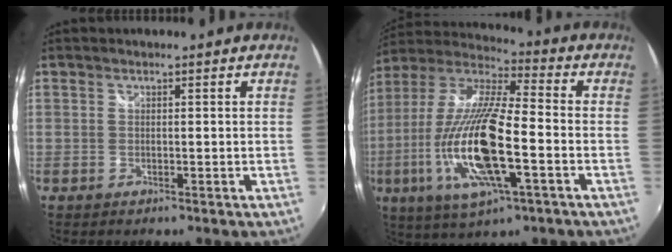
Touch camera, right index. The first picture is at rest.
{"total": 21.9, "force": [-6.4, 5.5, 20.2], "torque": [-0.400, -0.032, -0.120]}